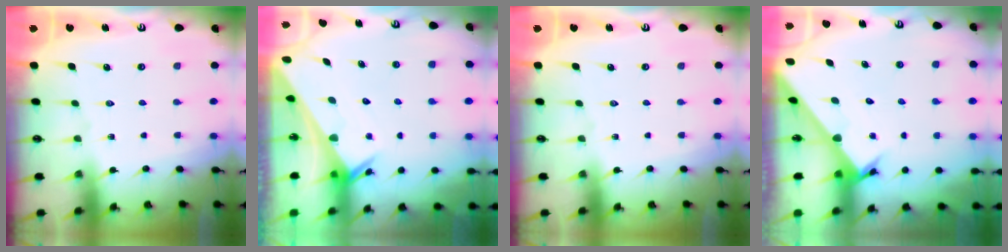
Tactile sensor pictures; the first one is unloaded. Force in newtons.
{"total": 2.7, "press": 2.7, "slide": 0.1}
{"total": 0.0}
{"total": 2.1, "press": 2.1, "slide": 0.1}